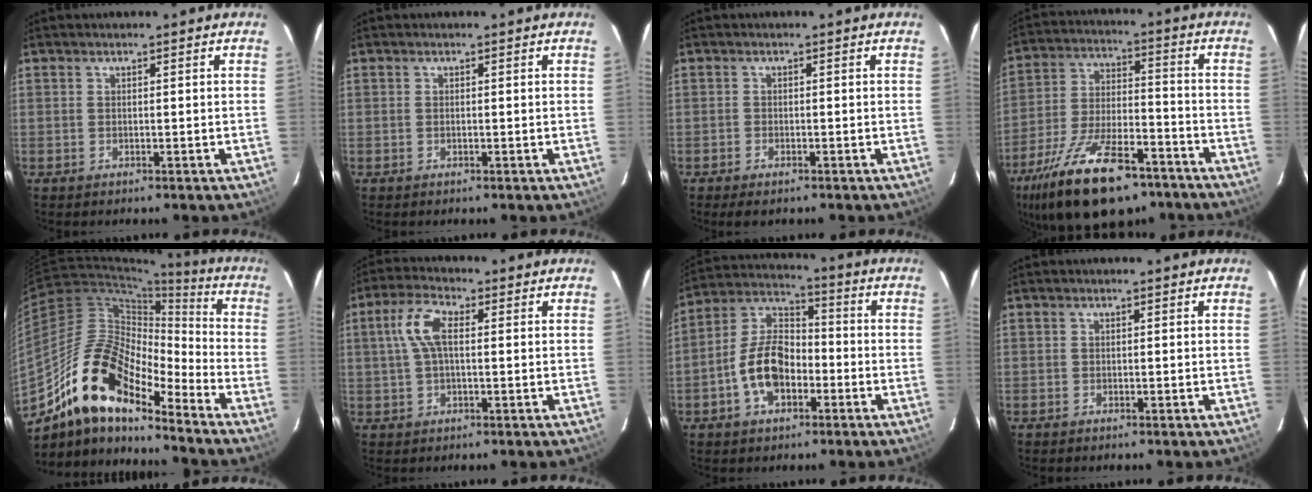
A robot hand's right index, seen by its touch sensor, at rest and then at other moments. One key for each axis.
{"total": 0.0}
{"total": 2.1, "fx": -1.6, "fy": 0.8, "fz": 1.1, "tx": -0.028, "ty": -0.005, "tz": -0.030}
{"total": 22.6, "fx": -15.3, "fy": 9.1, "fz": 13.9, "tx": -0.272, "ty": -0.027, "tz": -0.244}
{"total": 17.6, "fx": -12.4, "fy": 6.1, "fz": 10.9, "tx": -0.190, "ty": 0.001, "tz": -0.248}
{"total": 6.5, "fx": 1.0, "fy": 2.7, "fz": 5.8, "tx": -0.122, "ty": 0.017, "tz": 0.018}
{"total": 11.5, "fx": -4.2, "fy": 6.9, "fz": 8.2, "tx": -0.165, "ty": 0.025, "tz": -0.071}
{"total": 0.0}